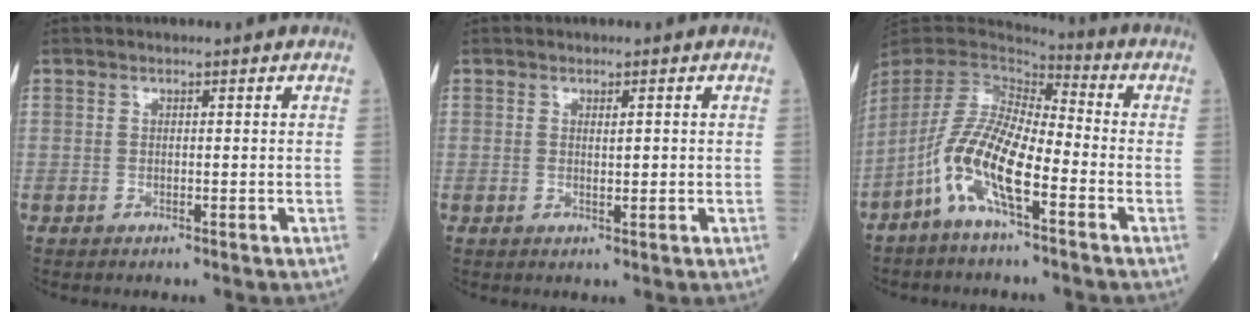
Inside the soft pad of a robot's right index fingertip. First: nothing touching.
{"total": 1.2, "force": [0.2, 0.3, 1.2], "torque": [-0.024, -0.003, 0.005]}
{"total": 12.8, "force": [-5.4, 3.3, 11.1], "torque": [-0.247, 0.001, -0.106]}